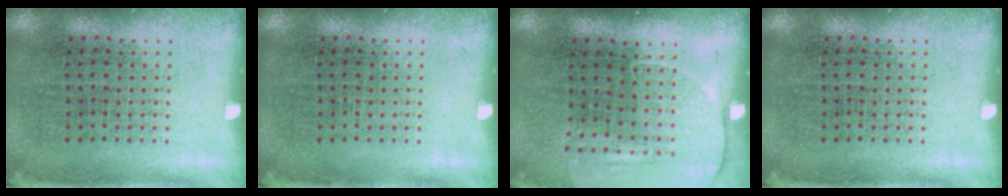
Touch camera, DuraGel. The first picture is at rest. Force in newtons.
{"total": 0.0}
{"total": 1.4, "press": 1.3, "slide": 0.4}
{"total": 0.0}